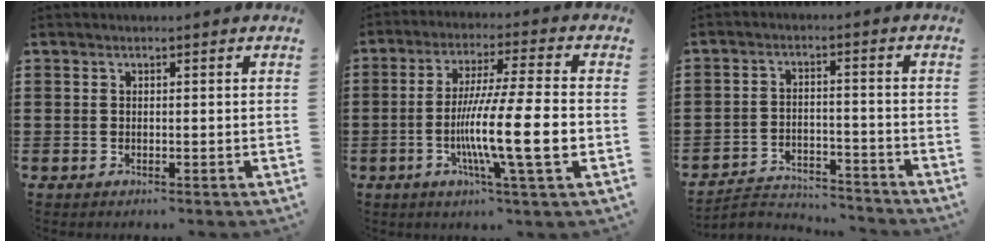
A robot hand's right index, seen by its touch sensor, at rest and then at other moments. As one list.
[{"total": 13.3, "force": [-3.2, 0.6, 12.9], "torque": [-0.244, -0.014, -0.062]}, {"total": 3.8, "force": [-3.7, 1.0, 0.5], "torque": [-0.020, 0.006, -0.078]}]